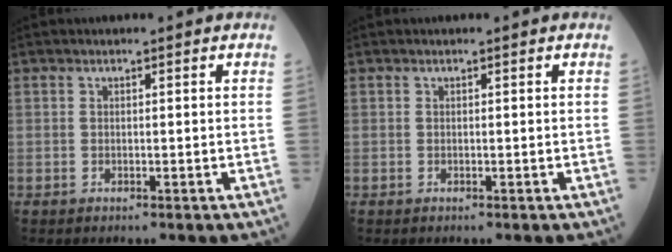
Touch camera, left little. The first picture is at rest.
{"total": 0.0}